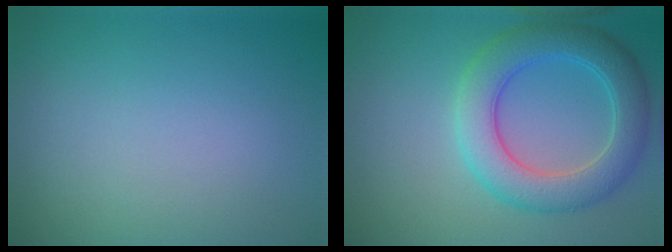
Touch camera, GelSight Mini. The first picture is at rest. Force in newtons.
{"total": 5.6, "press": 5.6, "slide": 0.2}